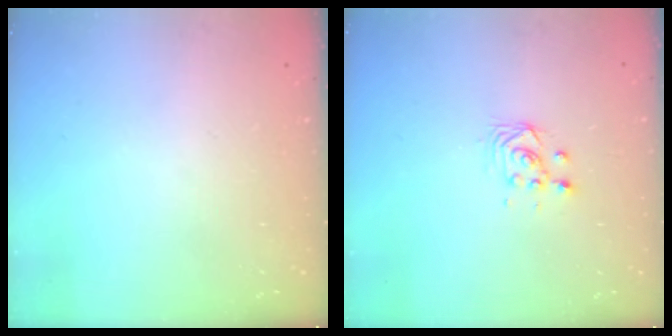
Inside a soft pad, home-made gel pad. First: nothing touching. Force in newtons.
{"total": 3.3, "press": 3.1, "slide": 1.0}